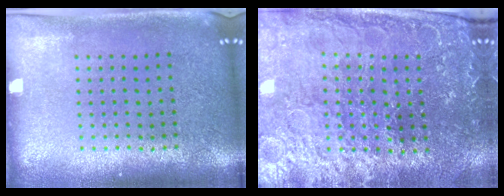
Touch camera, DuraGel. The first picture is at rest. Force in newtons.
{"total": 3.2, "press": 3.2, "slide": 0.4}